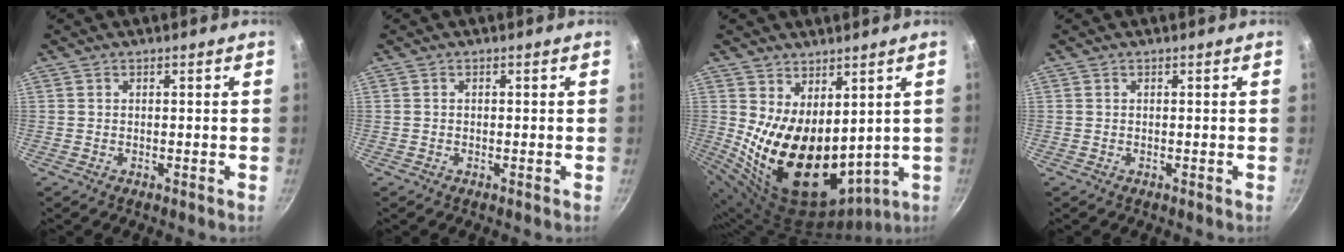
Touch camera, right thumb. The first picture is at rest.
{"total": 0.0}
{"total": 18.3, "force": [2.6, 10.9, 14.4], "torque": [-0.222, -0.045, 0.078]}
{"total": 0.0}